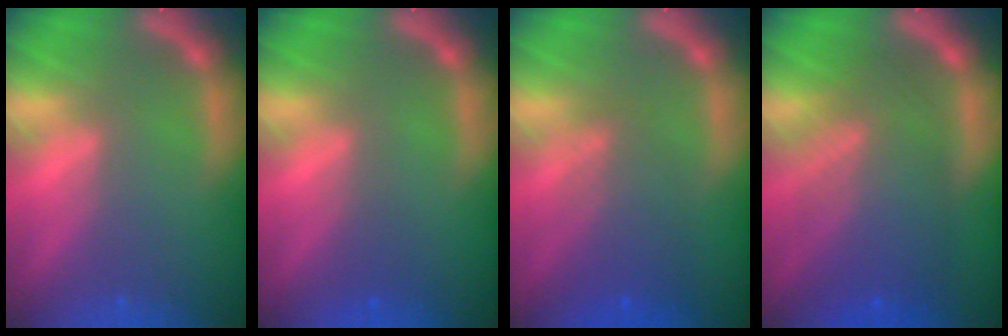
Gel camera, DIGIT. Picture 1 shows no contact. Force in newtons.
{"total": 1.0}
{"total": 4.6}
{"total": 8.5}